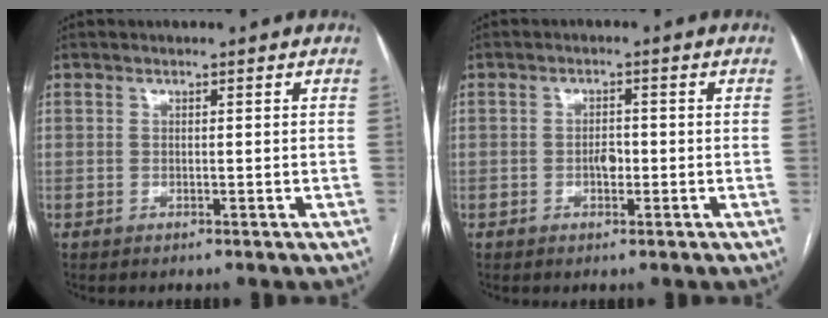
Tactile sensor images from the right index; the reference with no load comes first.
{"total": 2.1, "force": [-0.5, 1.1, 1.7], "torque": [-0.027, 0.004, -0.007]}